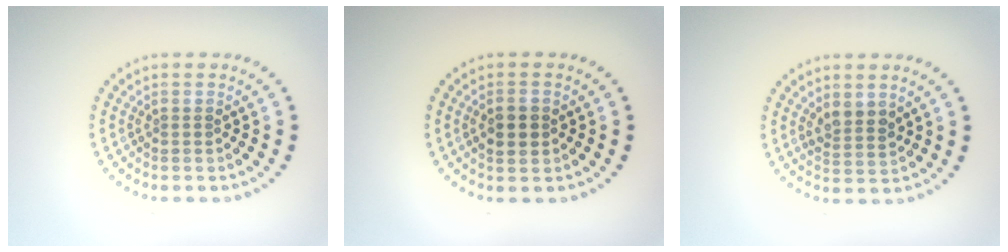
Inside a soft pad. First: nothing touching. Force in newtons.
{"total": 2.3, "press": 2.3, "slide": 0.2}
{"total": 2.1, "press": 1.9, "slide": 0.9}